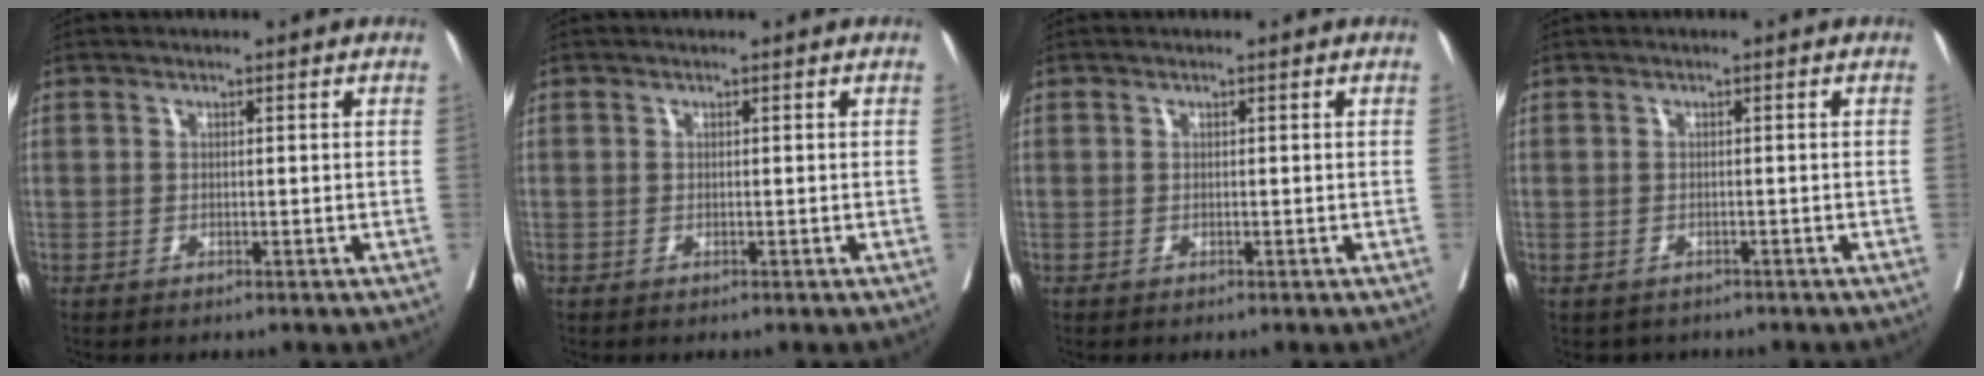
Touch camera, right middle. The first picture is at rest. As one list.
[{"total": 0.0}, {"total": 0.0}, {"total": 2.3, "force": [-1.8, 1.4, 0.3], "torque": [-0.006, 0.002, -0.025]}]